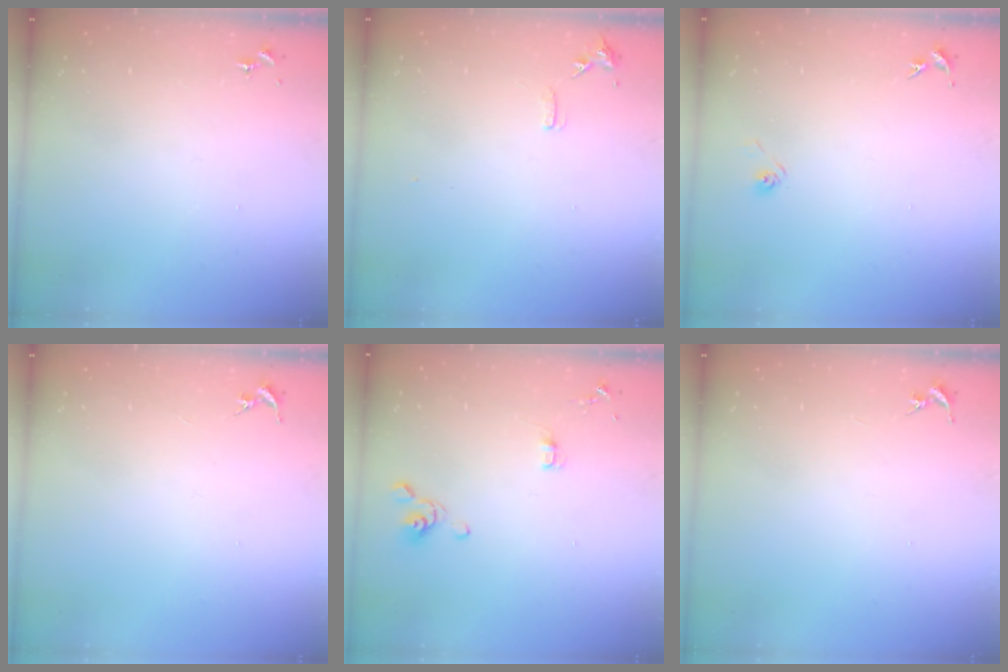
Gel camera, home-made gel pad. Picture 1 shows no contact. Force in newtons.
{"total": 6.8, "press": 6.7, "slide": 0.9}
{"total": 2.9, "press": 2.5, "slide": 1.5}
{"total": 0.0}
{"total": 4.1, "press": 3.9, "slide": 1.4}
{"total": 0.0}